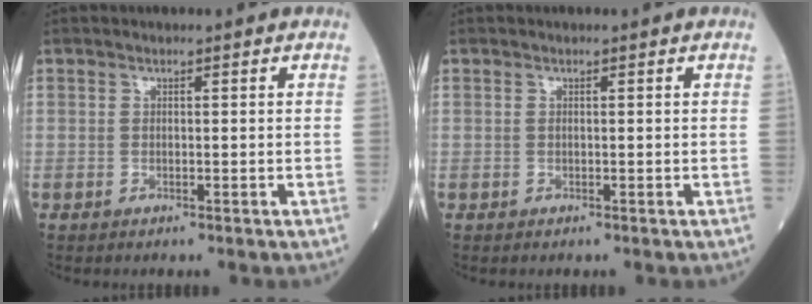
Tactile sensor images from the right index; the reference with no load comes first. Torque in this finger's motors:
{"motor_torque": [-0.09, 0.09, -0.09, -0.01]}